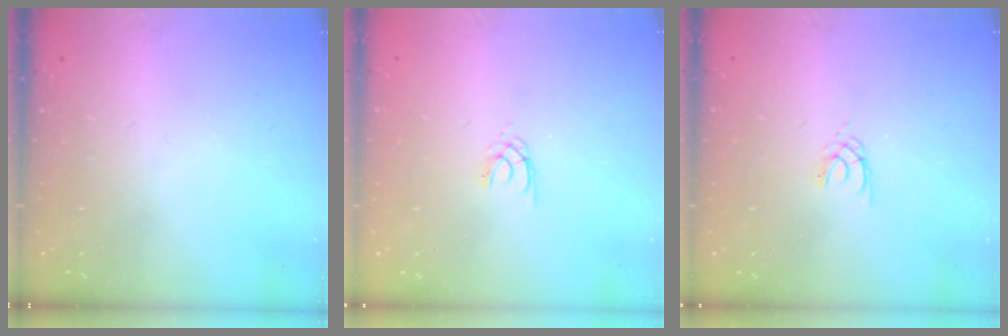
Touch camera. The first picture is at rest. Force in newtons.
{"total": 1.3, "press": 1.2, "slide": 0.3}
{"total": 1.3, "press": 1.2, "slide": 0.3}